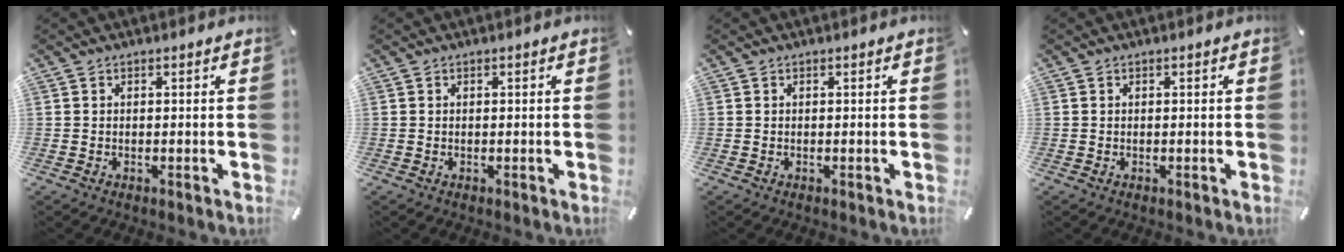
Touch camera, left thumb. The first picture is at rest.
{"total": 0.0}
{"total": 0.0}
{"total": 0.0}